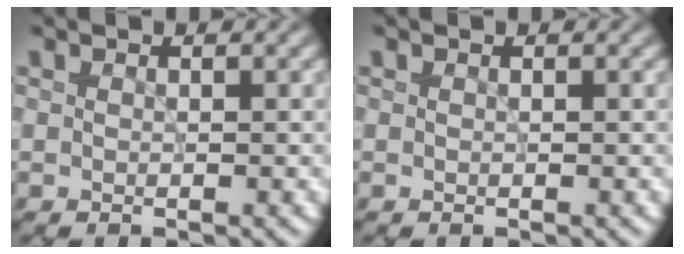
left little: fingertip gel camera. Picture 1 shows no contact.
{"total": 0.0}